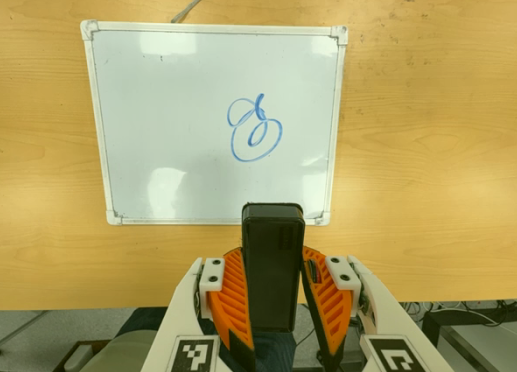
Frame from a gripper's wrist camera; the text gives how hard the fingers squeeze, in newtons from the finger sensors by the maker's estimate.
{"total": 8.8, "left": 7.3, "right": 10.3}